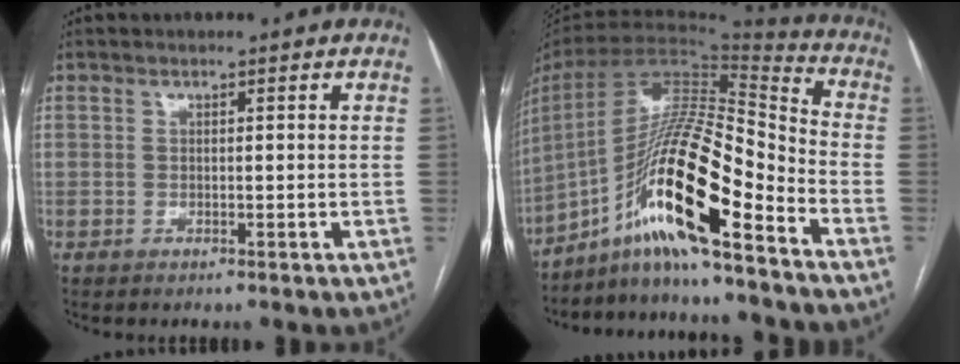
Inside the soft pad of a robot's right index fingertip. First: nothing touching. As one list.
[{"total": 18.8, "force": [-10.8, 1.5, 15.3], "torque": [-0.301, 0.000, -0.198]}]